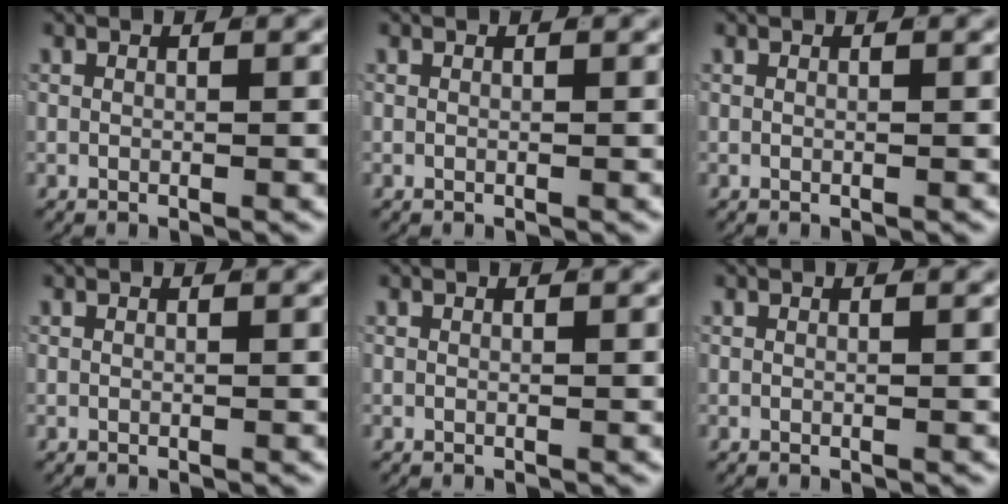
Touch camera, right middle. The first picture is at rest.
{"total": 0.0}
{"total": 0.0}
{"total": 0.0}
{"total": 0.0}
{"total": 0.0}